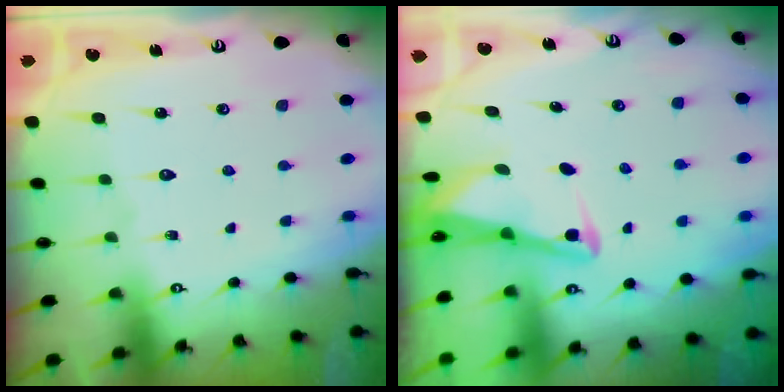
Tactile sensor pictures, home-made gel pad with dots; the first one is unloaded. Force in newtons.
{"total": 2.9, "press": 2.9, "slide": 0.4}